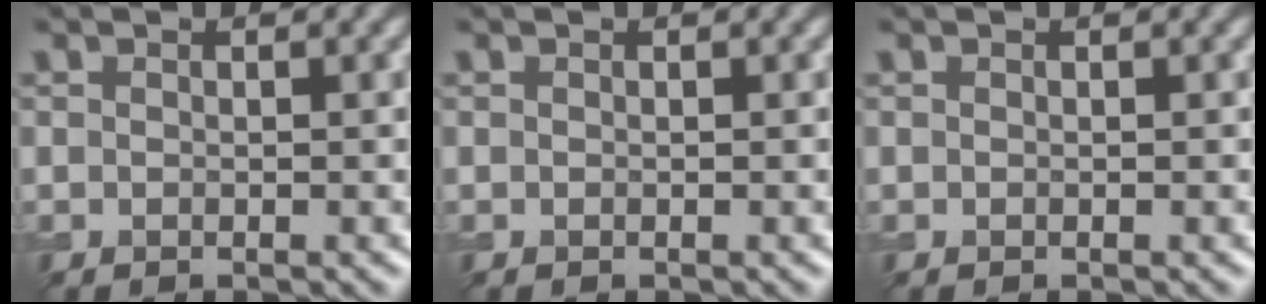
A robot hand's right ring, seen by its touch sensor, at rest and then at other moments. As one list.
[{"total": 0.0}, {"total": 0.0}]